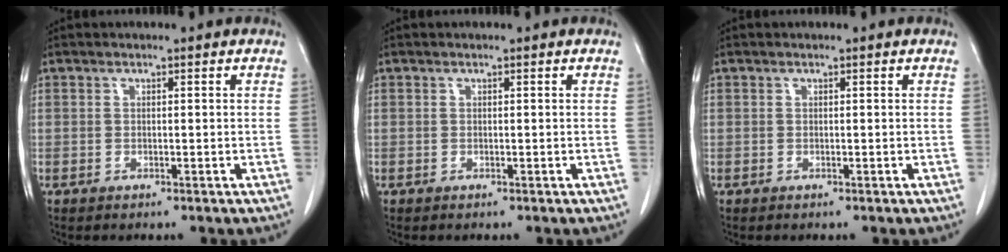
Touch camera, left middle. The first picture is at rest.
{"total": 0.0}
{"total": 0.0}